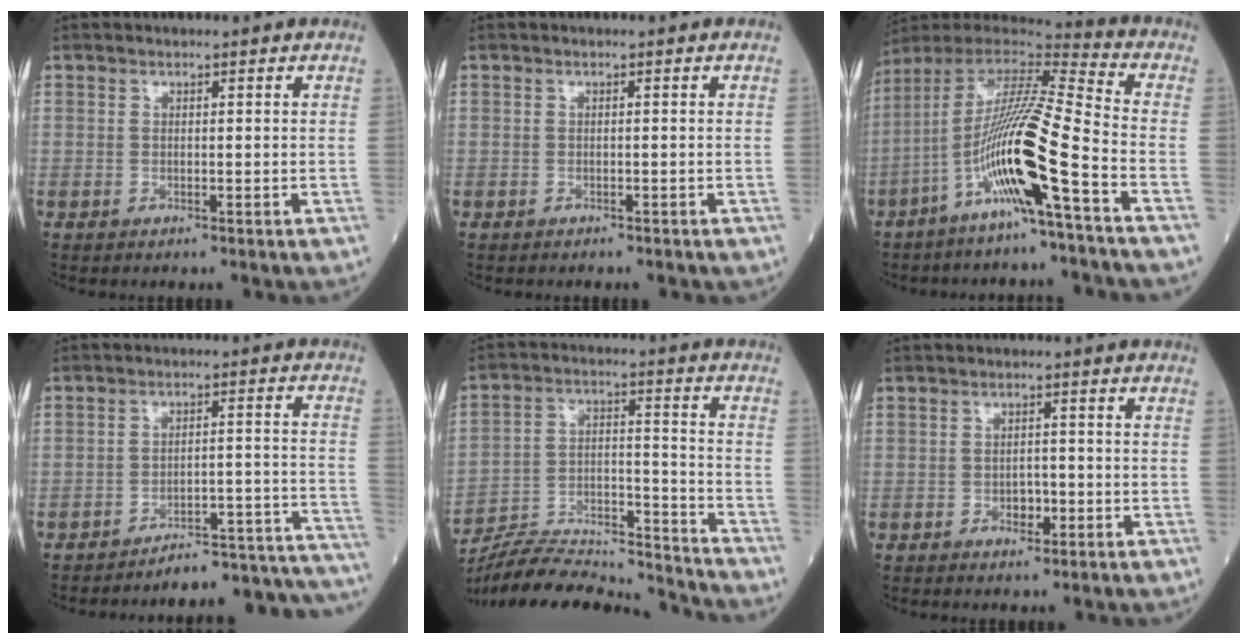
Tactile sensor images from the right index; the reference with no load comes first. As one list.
[{"total": 1.1, "force": [-1.1, 0.3, 0.3], "torque": [-0.009, -0.002, -0.011]}, {"total": 15.8, "force": [-6.5, -0.6, 14.4], "torque": [-0.281, -0.007, -0.130]}, {"total": 15.9, "force": [-15.7, 0.6, 2.6], "torque": [0.021, 0.046, -0.199]}, {"total": 19.7, "force": [-19.2, 0.8, 4.3], "torque": [-0.093, 0.014, -0.308]}, {"total": 2.6, "force": [-1.0, 1.4, 1.9], "torque": [-0.026, 0.005, -0.014]}]